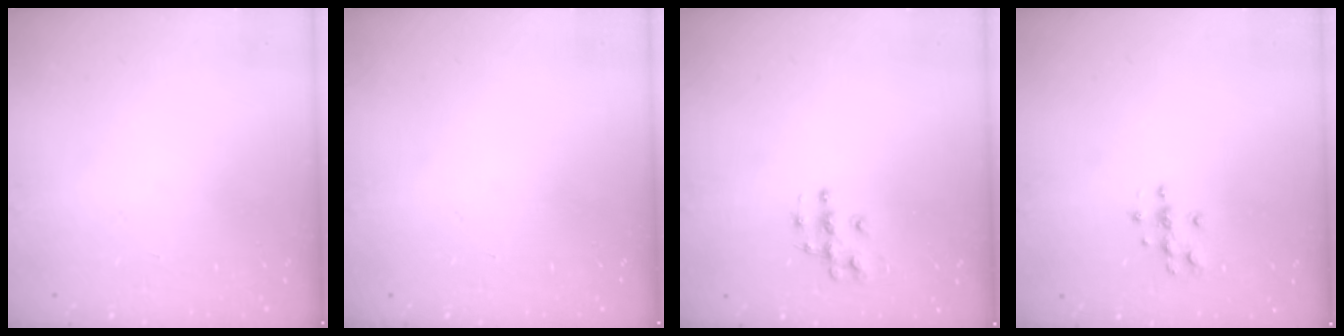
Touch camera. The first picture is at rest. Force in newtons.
{"total": 0.0}
{"total": 4.8, "press": 4.8, "slide": 0.3}
{"total": 3.8, "press": 3.8, "slide": 0.4}